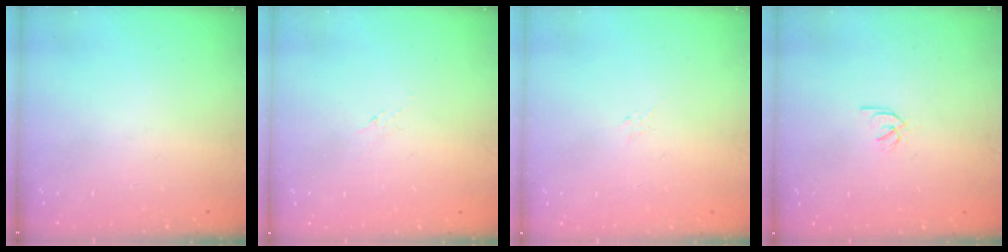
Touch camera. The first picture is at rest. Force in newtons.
{"total": 2.8, "press": 2.7, "slide": 0.6}
{"total": 1.3, "press": 1.3, "slide": 0.1}
{"total": 1.6, "press": 1.6, "slide": 0.3}